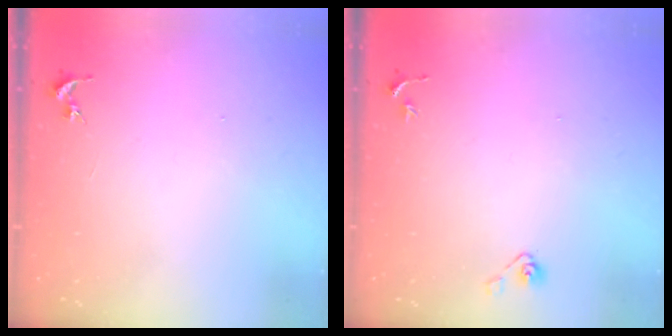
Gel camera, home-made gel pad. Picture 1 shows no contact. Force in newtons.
{"total": 4.0, "press": 3.6, "slide": 1.8}